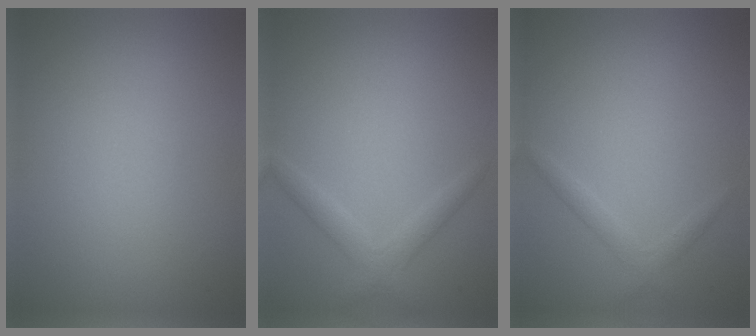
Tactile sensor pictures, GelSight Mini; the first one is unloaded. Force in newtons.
{"total": 2.0, "press": 2.0, "slide": 0.1}
{"total": 1.3, "press": 1.3, "slide": 0.1}